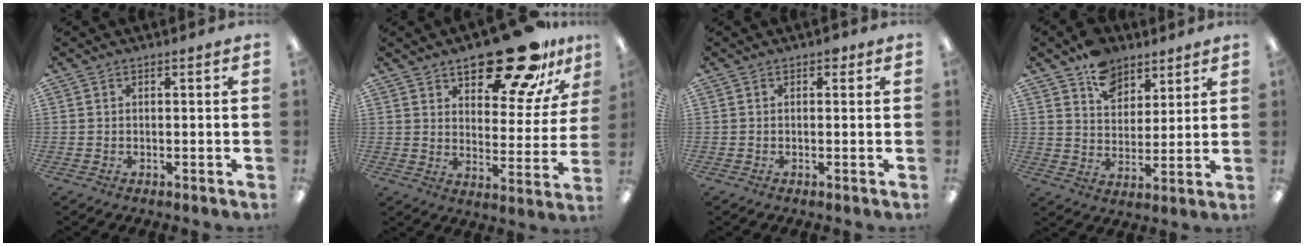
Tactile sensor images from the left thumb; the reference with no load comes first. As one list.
[{"total": 20.2, "force": [15.2, 8.0, 10.8], "torque": [-0.146, -0.099, 0.253]}, {"total": 1.4, "force": [0.7, 0.9, 0.8], "torque": [-0.008, 0.001, 0.010]}, {"total": 10.4, "force": [7.4, 6.7, 3.0], "torque": [-0.043, -0.044, 0.138]}]